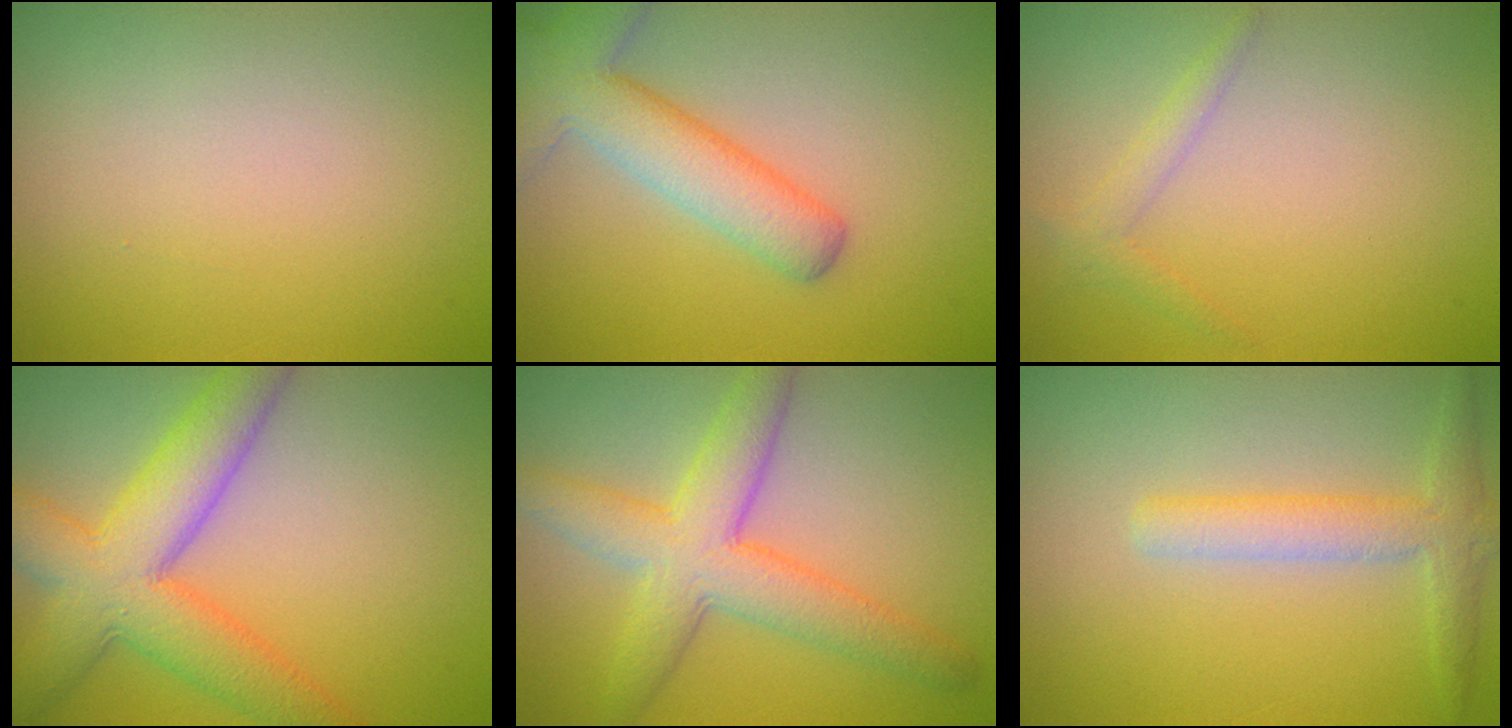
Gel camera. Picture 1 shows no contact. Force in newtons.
{"total": 6.1, "press": 6.1, "slide": 0.4}
{"total": 0.7, "press": 0.7, "slide": 0.0}
{"total": 8.0, "press": 8.0, "slide": 0.4}
{"total": 6.1, "press": 6.1, "slide": 0.2}
{"total": 3.1, "press": 3.1, "slide": 0.2}